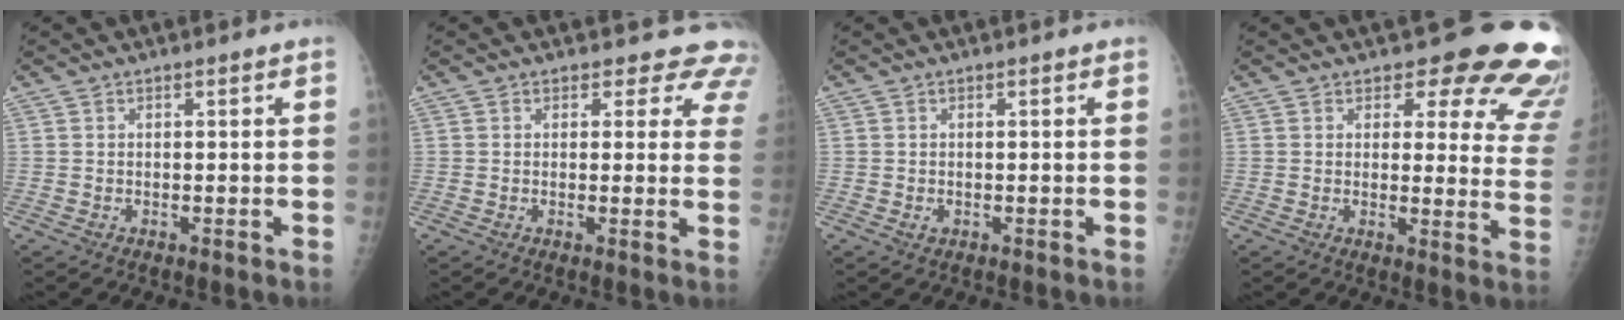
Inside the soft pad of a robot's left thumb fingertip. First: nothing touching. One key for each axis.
{"total": 7.2, "fx": 6.1, "fy": 3.8, "fz": 0.9, "tx": 0.042, "ty": -0.022, "tz": 0.039}
{"total": 0.8, "fx": -0.2, "fy": 0.6, "fz": 0.5, "tx": -0.007, "ty": 0.000, "tz": -0.001}
{"total": 16.1, "fx": 13.1, "fy": 6.3, "fz": 7.0, "tx": -0.018, "ty": -0.092, "tz": 0.121}